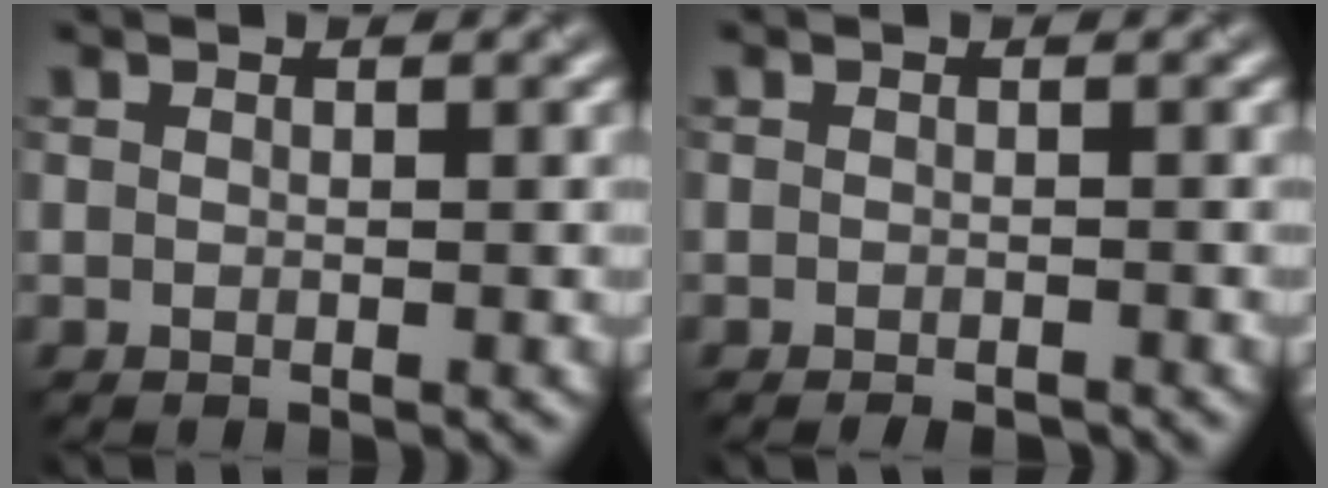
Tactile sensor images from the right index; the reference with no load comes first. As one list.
[{"total": 1.3, "force": [-1.1, 0.1, 0.6], "torque": [-0.004, 0.000, -0.014]}]